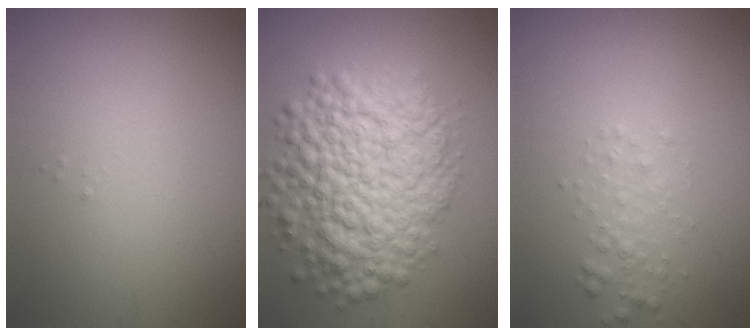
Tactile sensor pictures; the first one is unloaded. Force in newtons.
{"total": 9.6, "press": 9.6, "slide": 0.4}
{"total": 1.6, "press": 1.6, "slide": 0.0}